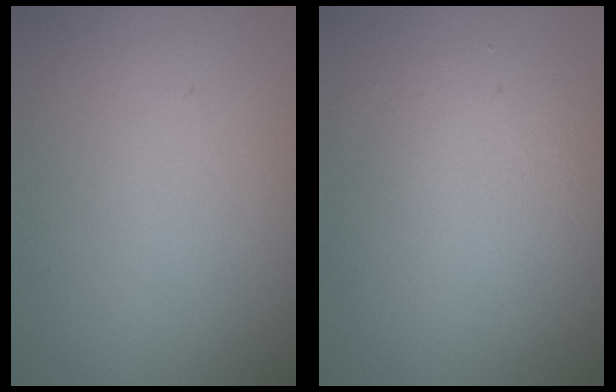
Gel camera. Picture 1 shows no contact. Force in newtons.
{"total": 3.4, "press": 3.4, "slide": 0.2}